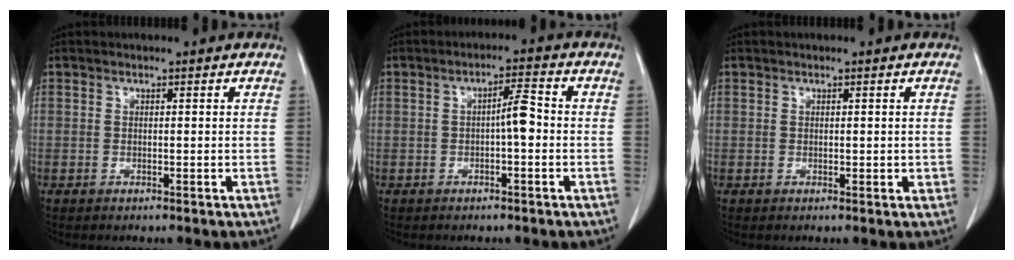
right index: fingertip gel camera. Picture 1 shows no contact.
{"total": 3.8, "force": [-0.5, 0.5, 3.7], "torque": [-0.057, 0.008, -0.010]}
{"total": 1.3, "force": [0.1, 0.7, 1.0], "torque": [-0.010, -0.002, 0.003]}